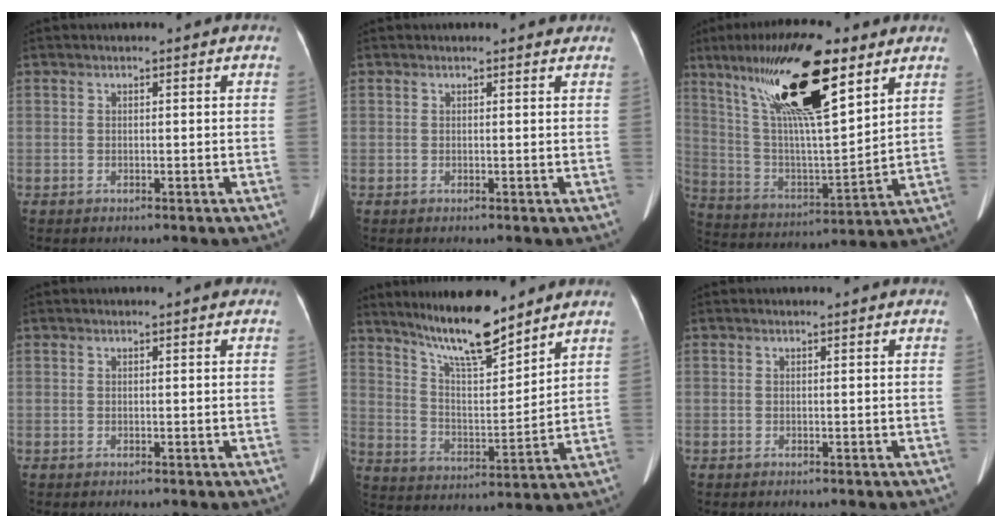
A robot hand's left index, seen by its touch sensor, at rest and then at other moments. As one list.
[{"total": 1.8, "force": [1.7, 0.4, 0.3], "torque": [-0.010, 0.004, 0.013]}, {"total": 22.1, "force": [12.7, 4.1, 17.6], "torque": [-0.340, 0.020, 0.226]}, {"total": 1.1, "force": [0.9, 0.1, 0.7], "torque": [-0.007, 0.007, 0.011]}, {"total": 12.8, "force": [10.8, 1.5, 6.8], "torque": [-0.121, -0.007, 0.193]}, {"total": 0.0}]